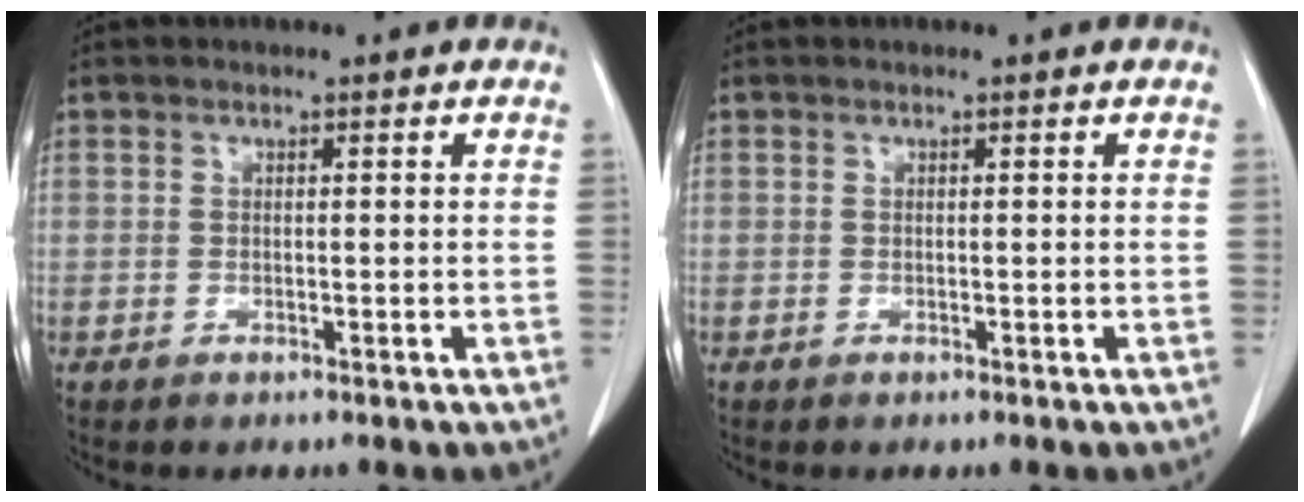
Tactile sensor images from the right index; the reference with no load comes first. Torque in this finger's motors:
{"motor_torque": [0.01, 0.00, 0.00, 0.00]}